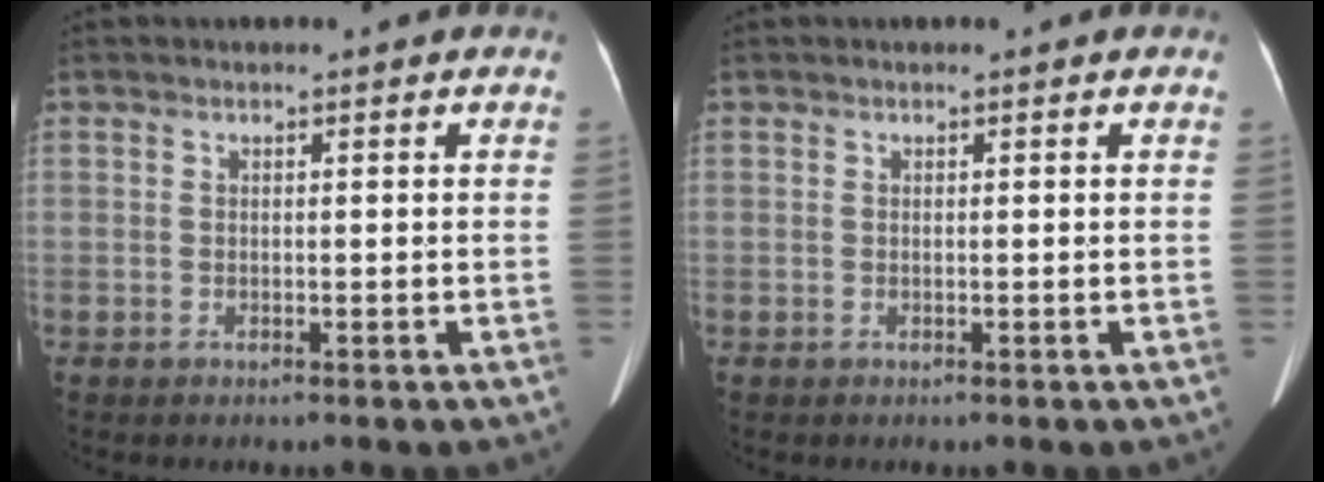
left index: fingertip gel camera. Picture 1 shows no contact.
{"total": 0.0}